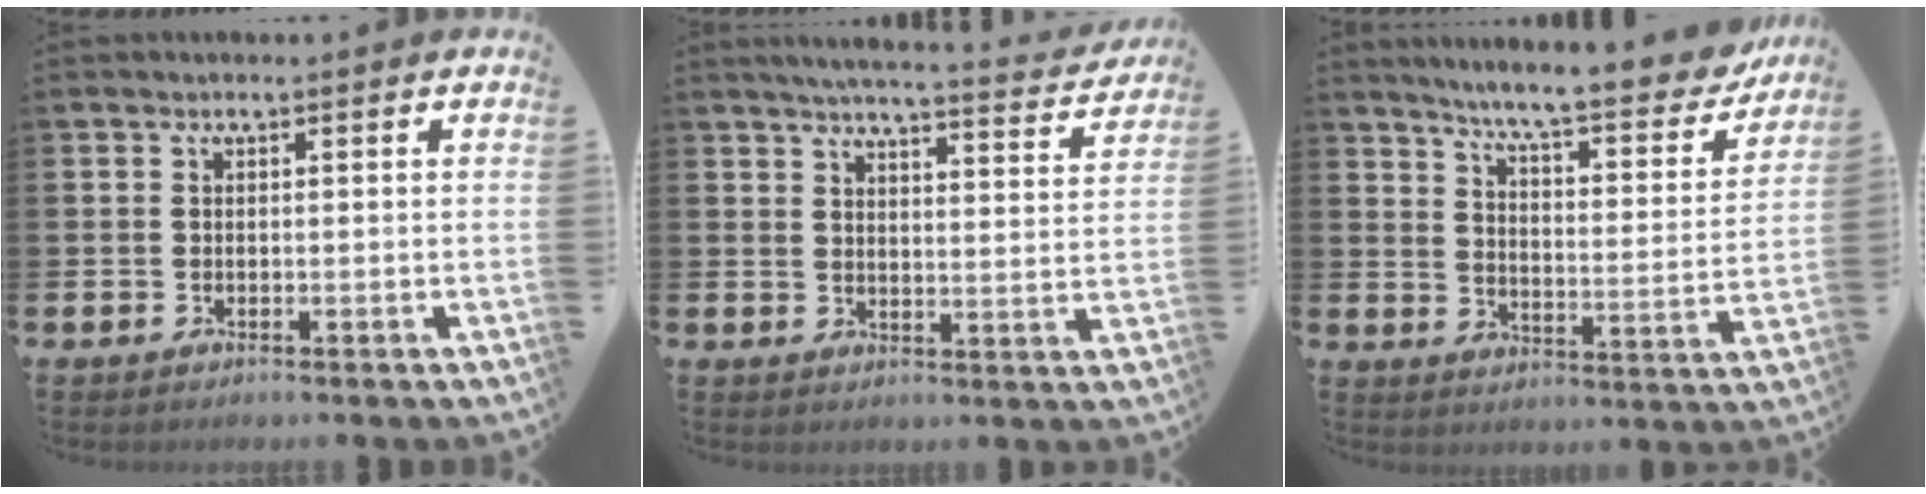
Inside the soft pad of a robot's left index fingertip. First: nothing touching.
{"total": 5.3, "force": [5.1, 0.1, 1.4], "torque": [-0.030, -0.037, 0.085]}
{"total": 8.1, "force": [7.4, 0.7, 3.2], "torque": [-0.079, -0.061, 0.120]}